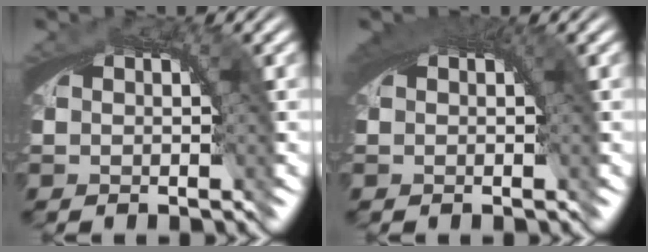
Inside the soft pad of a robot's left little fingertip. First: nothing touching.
{"total": 1.8, "force": [0.6, 1.1, 1.3], "torque": [-0.022, -0.005, 0.009]}